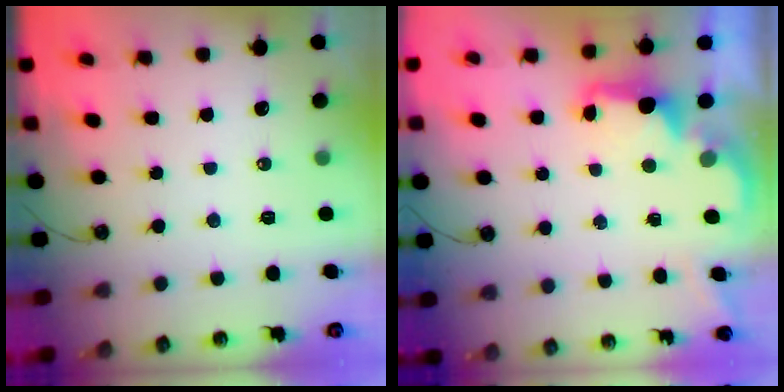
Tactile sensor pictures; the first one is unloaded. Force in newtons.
{"total": 2.6, "press": 2.5, "slide": 0.6}